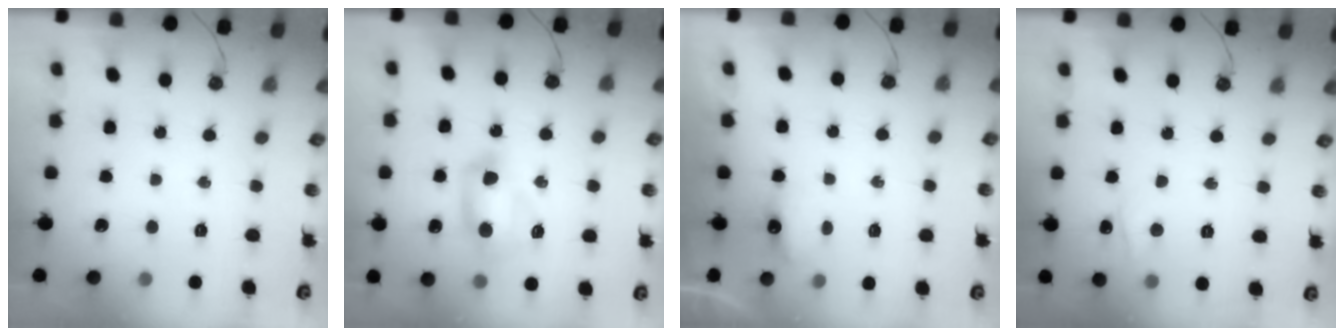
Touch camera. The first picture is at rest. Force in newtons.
{"total": 10.8, "press": 10.7, "slide": 1.3}
{"total": 5.8, "press": 5.8, "slide": 0.6}
{"total": 5.7, "press": 5.6, "slide": 0.8}